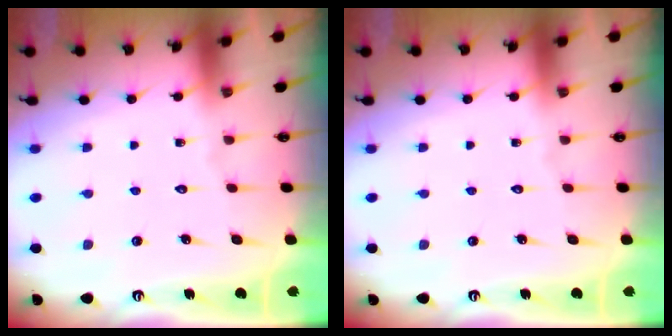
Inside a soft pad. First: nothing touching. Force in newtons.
{"total": 0.0}